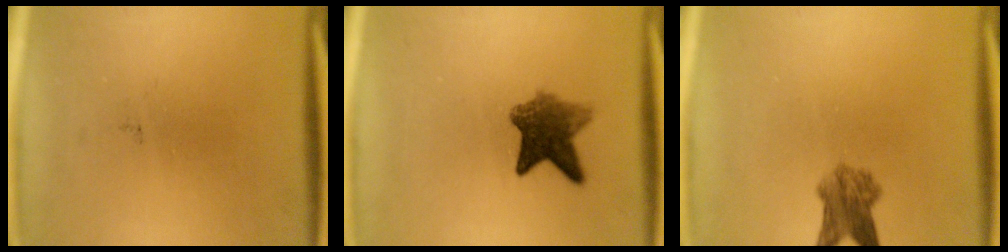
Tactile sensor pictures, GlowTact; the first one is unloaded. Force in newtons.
{"total": 6.3}
{"total": 4.6}